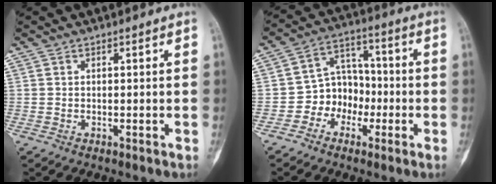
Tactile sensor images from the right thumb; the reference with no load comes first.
{"total": 8.7, "force": [-2.9, 7.4, 3.5], "torque": [-0.006, 0.045, -0.062]}